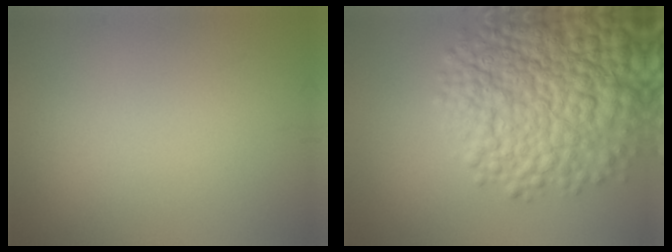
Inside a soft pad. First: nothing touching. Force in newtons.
{"total": 12.6, "press": 12.5, "slide": 0.4}